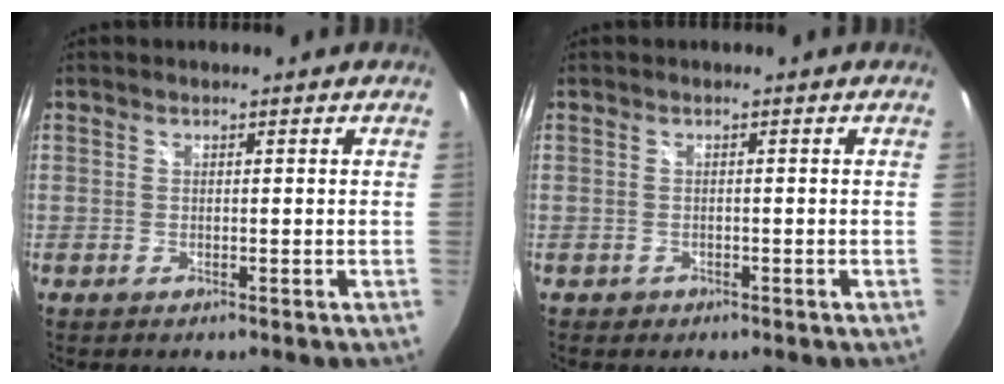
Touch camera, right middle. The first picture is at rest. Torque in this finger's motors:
{"motor_torque": [0.37, -0.20, 0.06, 0.01]}